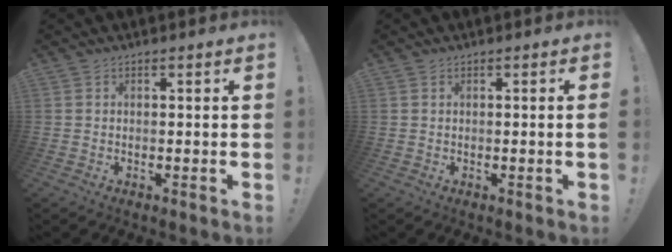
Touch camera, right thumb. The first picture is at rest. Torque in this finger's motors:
{"motor_torque": [-0.17, 0.03, 0.04, -0.23, 0.07]}